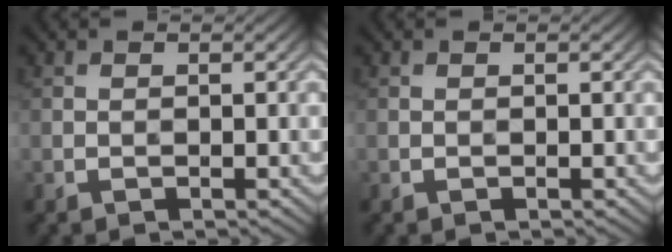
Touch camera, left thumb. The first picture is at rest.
{"total": 0.0}